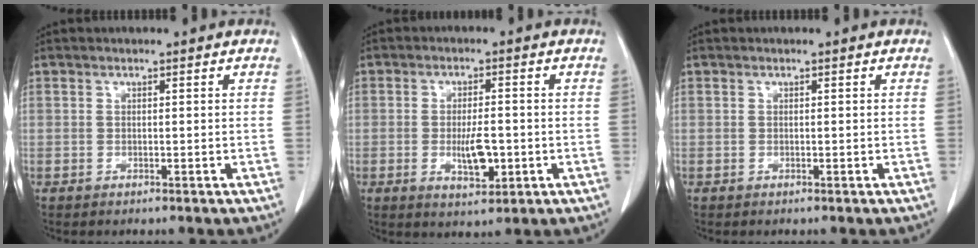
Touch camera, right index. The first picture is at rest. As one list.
[{"total": 5.7, "force": [-1.2, 1.9, 5.2], "torque": [-0.092, -0.007, -0.014]}, {"total": 0.0}]